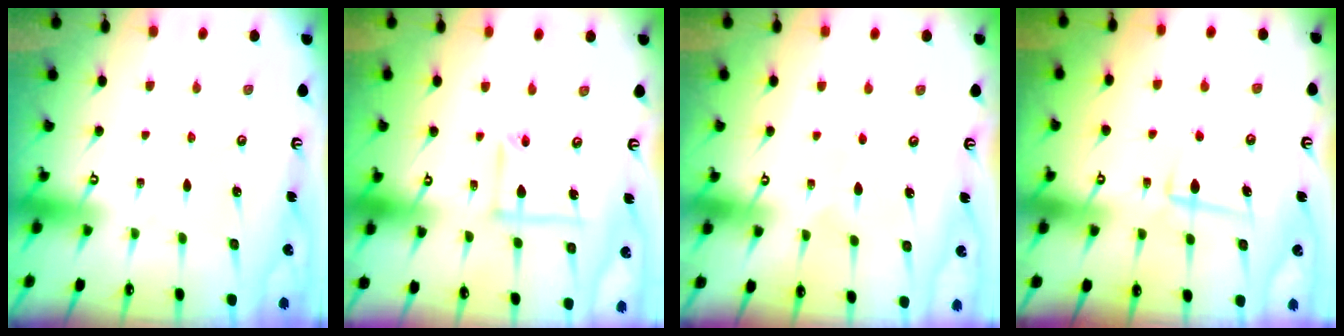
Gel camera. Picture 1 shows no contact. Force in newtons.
{"total": 9.6, "press": 9.6, "slide": 0.8}
{"total": 5.4, "press": 5.4, "slide": 0.6}
{"total": 5.7, "press": 5.5, "slide": 1.4}